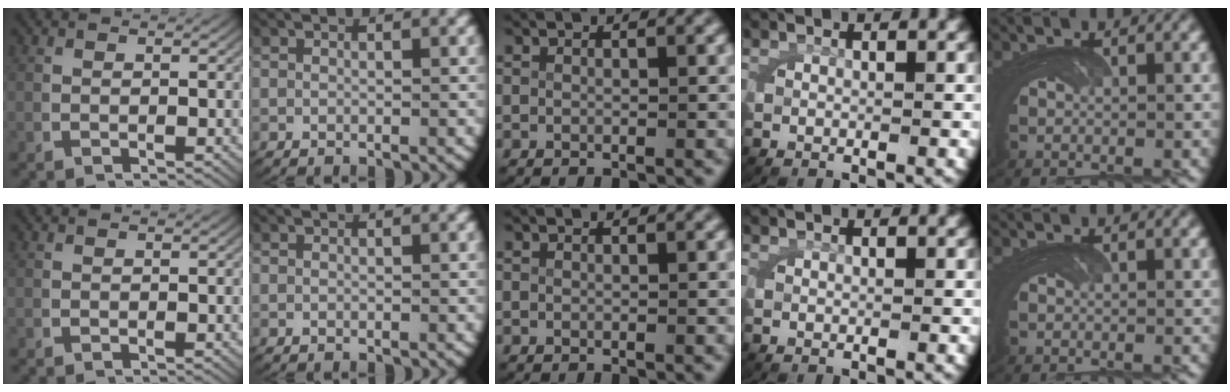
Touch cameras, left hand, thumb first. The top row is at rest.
{}